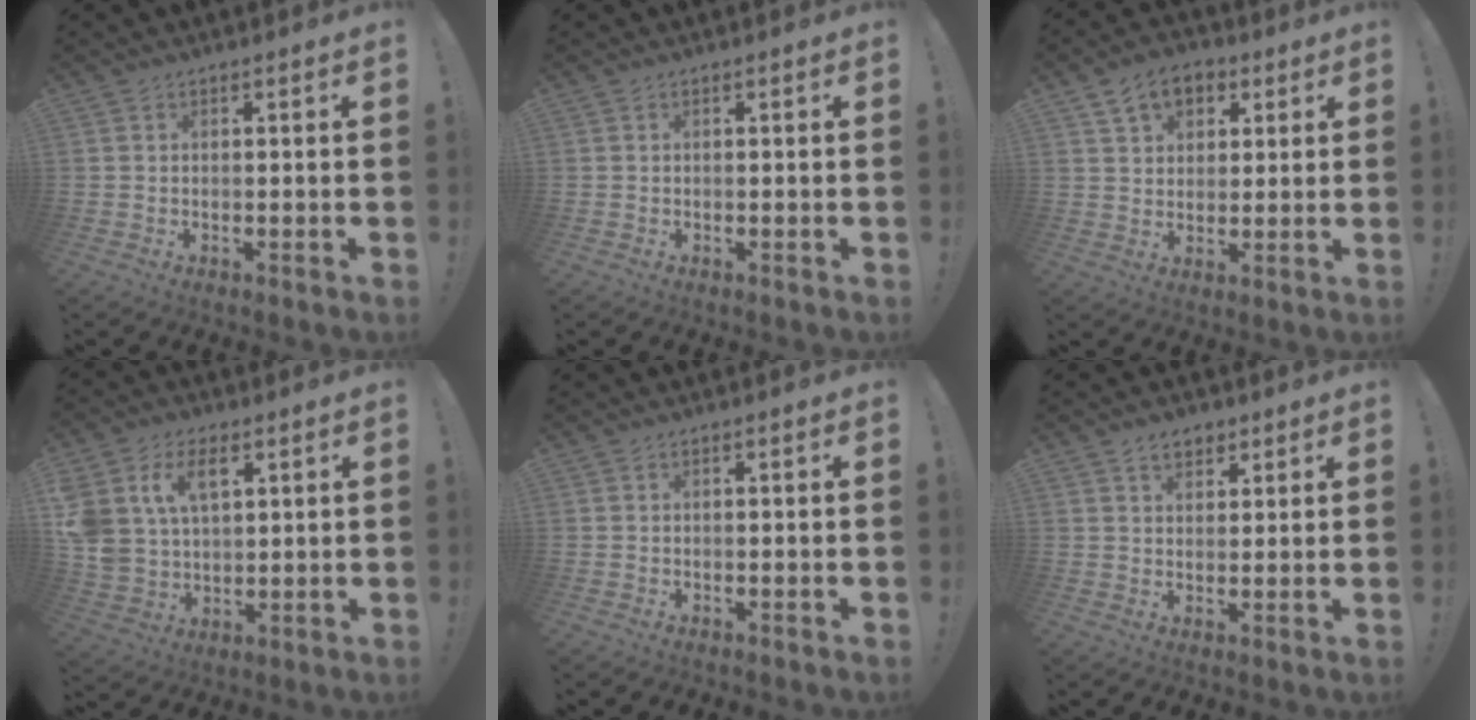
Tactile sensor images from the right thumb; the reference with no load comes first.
{"total": 0.0}
{"total": 9.9, "force": [4.9, 7.3, 4.7], "torque": [-0.072, -0.010, 0.095]}
{"total": 12.7, "force": [5.8, 8.8, 7.1], "torque": [-0.136, -0.014, 0.116]}
{"total": 0.0}
{"total": 4.9, "force": [3.1, 3.3, 1.9], "torque": [-0.018, -0.011, 0.055]}